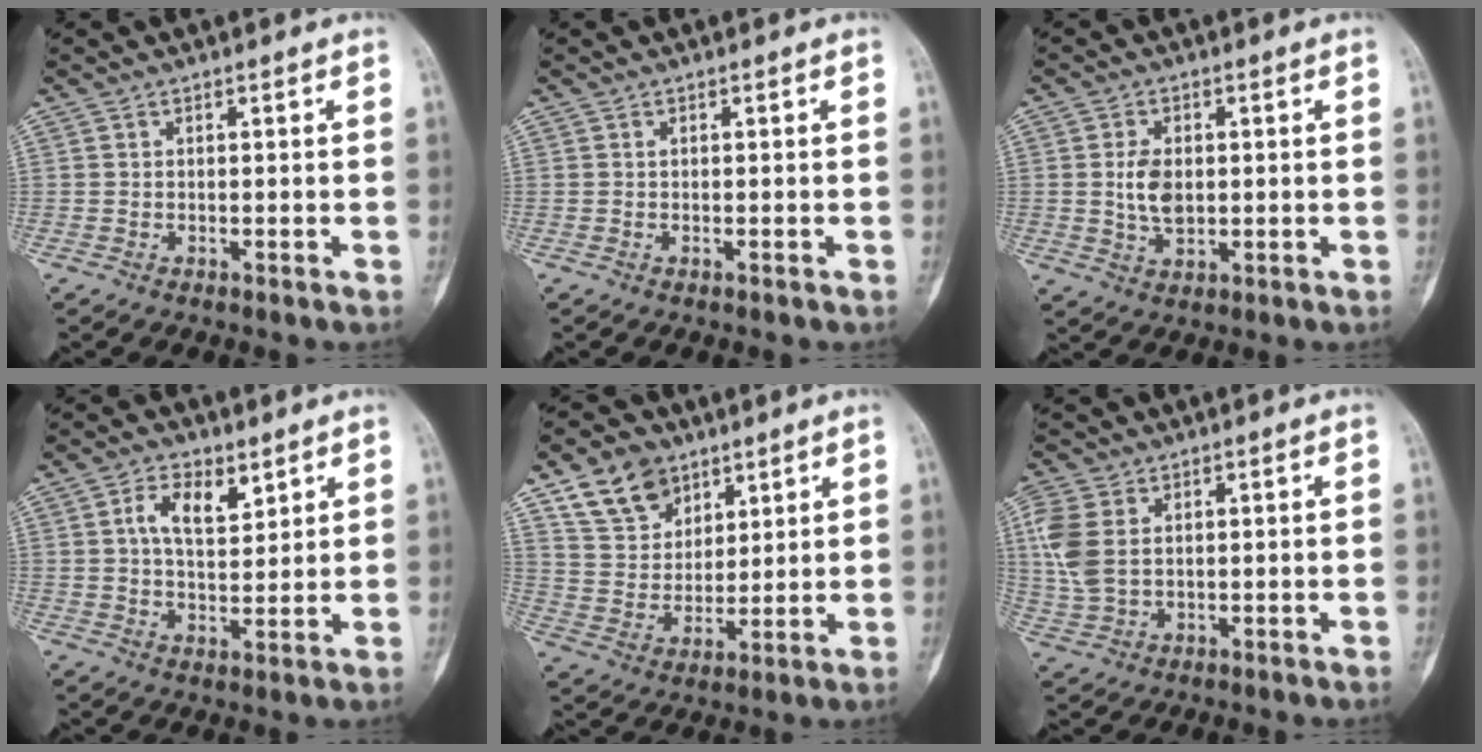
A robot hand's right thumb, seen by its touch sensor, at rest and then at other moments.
{"total": 0.0}
{"total": 5.7, "force": [0.3, 3.6, 4.4], "torque": [-0.073, -0.006, 0.010]}
{"total": 7.5, "force": [3.4, 3.9, 5.4], "torque": [-0.079, -0.016, 0.059]}
{"total": 11.7, "force": [7.3, 8.0, 4.6], "torque": [-0.057, -0.031, 0.140]}
{"total": 8.1, "force": [2.0, 5.3, 5.8], "torque": [-0.142, 0.001, 0.045]}